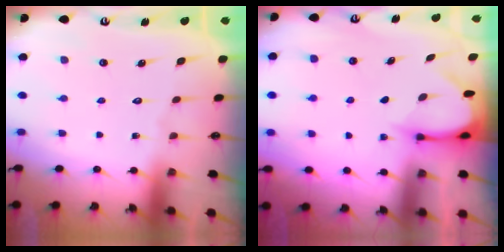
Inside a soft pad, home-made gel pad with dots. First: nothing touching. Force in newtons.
{"total": 3.4, "press": 3.4, "slide": 0.3}